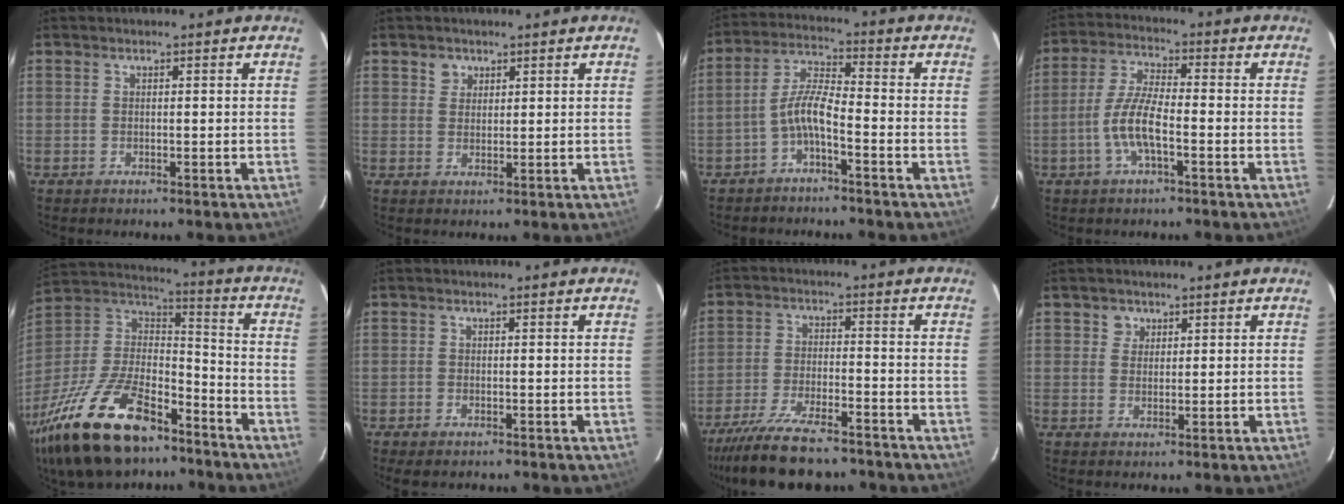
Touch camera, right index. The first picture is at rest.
{"total": 2.4, "force": [1.3, 1.9, 0.2], "torque": [0.006, 0.010, 0.022]}
{"total": 5.5, "force": [-3.0, 1.1, 4.5], "torque": [-0.106, 0.017, -0.057]}
{"total": 7.8, "force": [-2.8, 2.0, 7.0], "torque": [-0.148, 0.003, -0.055]}
{"total": 28.6, "force": [-18.7, 12.8, 17.4], "torque": [-0.363, -0.020, -0.310]}
{"total": 2.0, "force": [-1.5, 0.9, 1.0], "torque": [-0.025, -0.006, -0.027]}
{"total": 16.1, "force": [-13.4, 4.1, 7.9], "torque": [-0.174, -0.026, -0.222]}
{"total": 2.3, "force": [1.1, 2.0, 0.0], "torque": [0.010, 0.012, 0.017]}